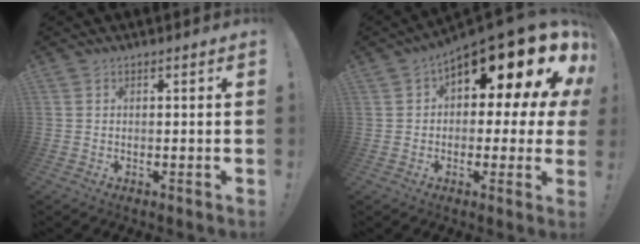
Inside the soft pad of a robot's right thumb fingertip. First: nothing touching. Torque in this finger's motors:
{"motor_torque": [0.94, 2.82, 0.42, 0.23, 0.14]}